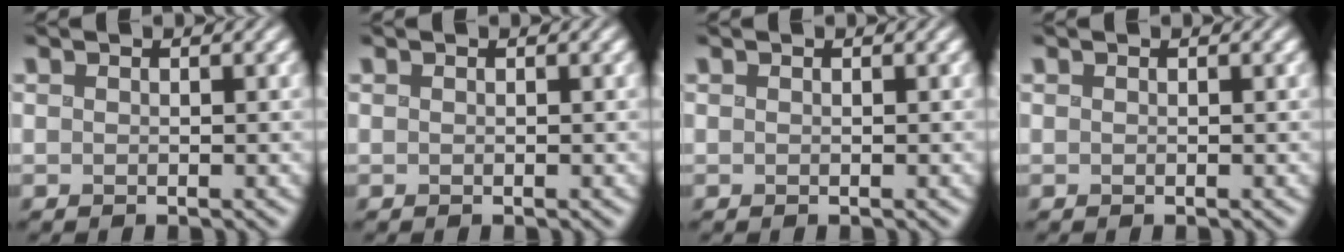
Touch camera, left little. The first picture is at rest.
{"total": 0.0}
{"total": 0.0}
{"total": 0.0}